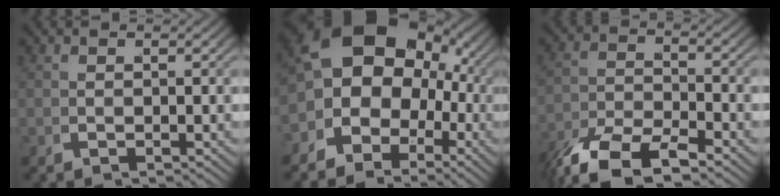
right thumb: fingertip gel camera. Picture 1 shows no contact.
{"total": 14.8, "force": [1.1, 11.2, 9.7], "torque": [-0.187, -0.017, 0.016]}
{"total": 5.3, "force": [-4.5, 1.2, 2.4], "torque": [-0.022, 0.004, -0.086]}